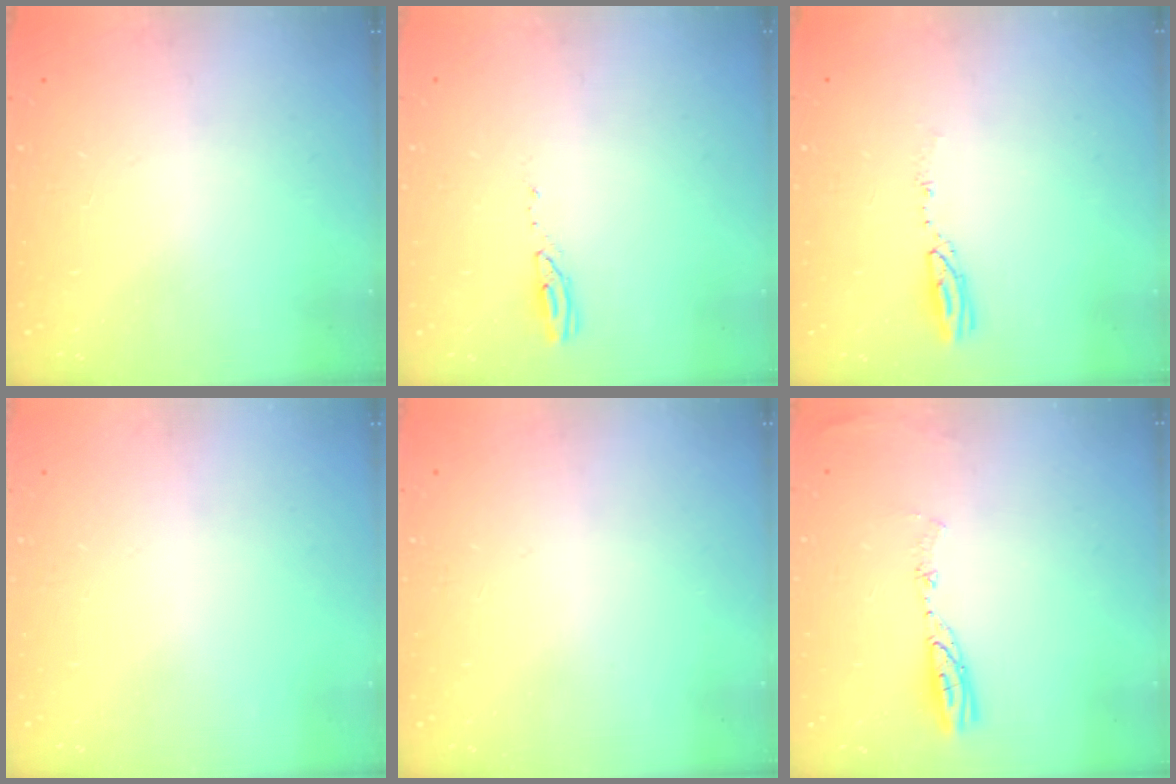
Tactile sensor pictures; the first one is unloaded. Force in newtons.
{"total": 3.4, "press": 3.3, "slide": 0.3}
{"total": 3.8, "press": 3.8, "slide": 0.2}
{"total": 0.0}
{"total": 12.1, "press": 3.1, "slide": 11.7}
{"total": 5.9, "press": 5.8, "slide": 0.7}